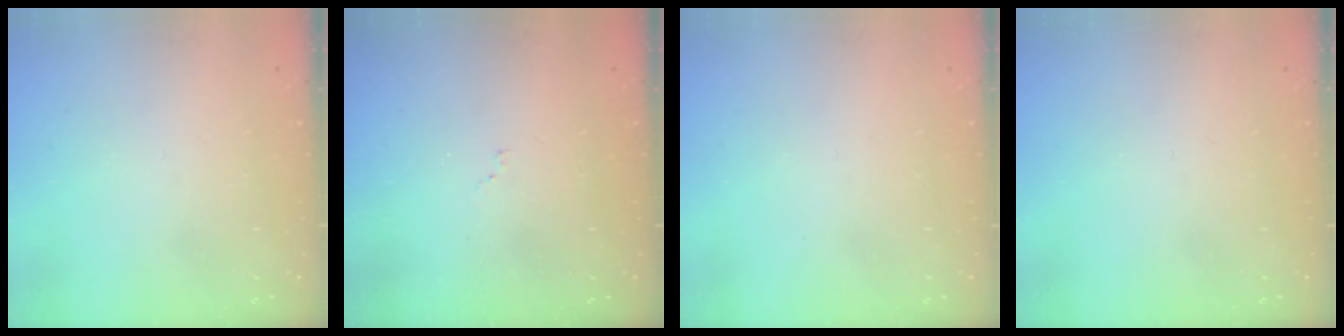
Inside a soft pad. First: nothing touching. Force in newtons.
{"total": 5.7, "press": 5.6, "slide": 0.6}
{"total": 0.0}
{"total": 0.0}